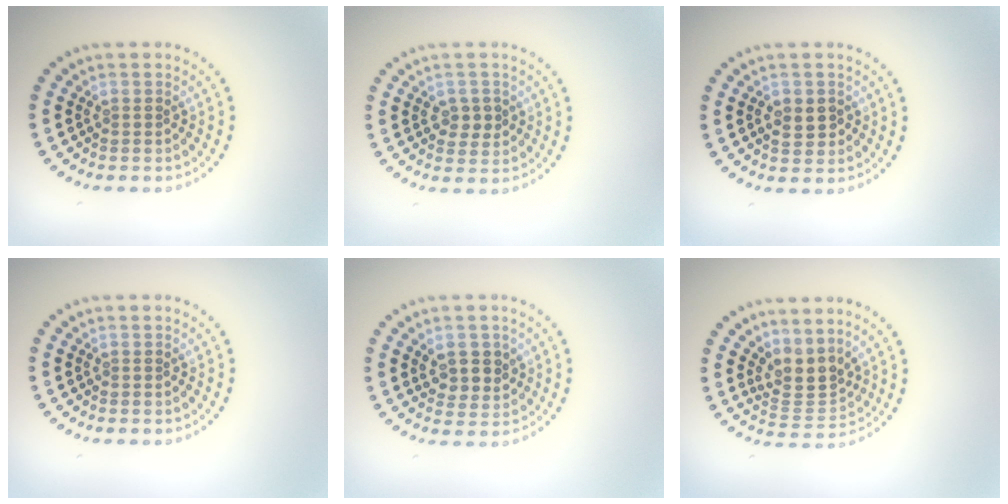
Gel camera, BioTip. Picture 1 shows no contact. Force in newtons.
{"total": 2.1, "press": 2.1, "slide": 0.5}
{"total": 2.3, "press": 2.3, "slide": 0.3}
{"total": 0.0}
{"total": 2.9, "press": 2.8, "slide": 0.9}
{"total": 3.2, "press": 2.4, "slide": 2.2}